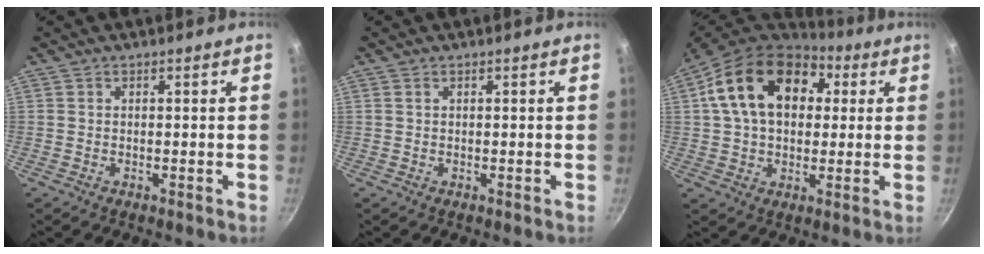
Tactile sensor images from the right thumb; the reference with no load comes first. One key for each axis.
{"total": 0.0}
{"total": 19.2, "fx": 5.1, "fy": 13.4, "fz": 12.8, "tx": -0.194, "ty": 0.018, "tz": 0.071}